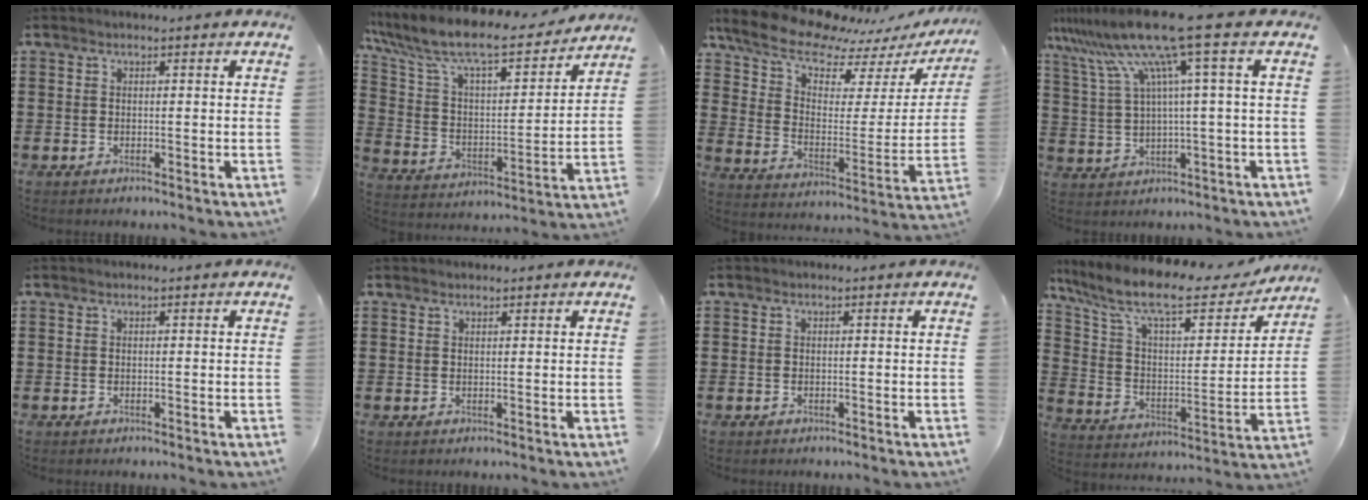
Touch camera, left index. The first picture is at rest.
{"total": 10.5, "force": [9.0, 1.9, 5.2], "torque": [-0.142, -0.059, 0.153]}
{"total": 11.2, "force": [9.7, 3.6, 4.2], "torque": [-0.116, -0.066, 0.168]}
{"total": 12.4, "force": [6.6, -0.3, 10.5], "torque": [-0.249, -0.035, 0.097]}
{"total": 0.0}
{"total": 0.8, "force": [0.8, 0.2, 0.2], "torque": [-0.006, 0.000, 0.015]}
{"total": 0.0}
{"total": 12.1, "force": [9.1, 3.0, 7.3], "torque": [-0.179, -0.047, 0.156]}